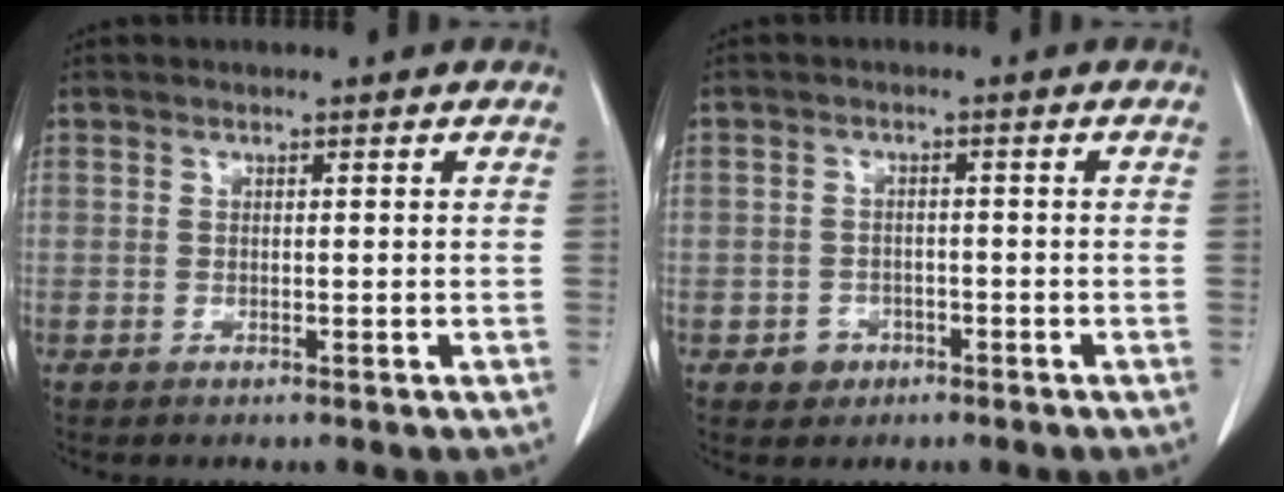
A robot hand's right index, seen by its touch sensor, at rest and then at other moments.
{"total": 2.7, "force": [-1.2, 2.4, 0.4], "torque": [0.000, 0.011, -0.013]}